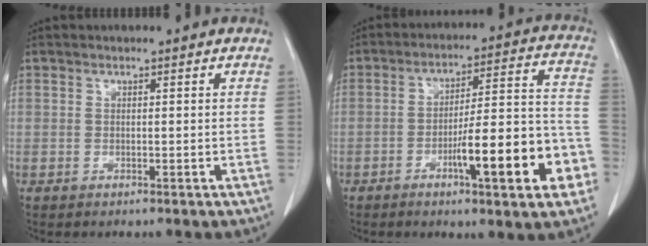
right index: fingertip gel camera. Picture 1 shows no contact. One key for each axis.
{"total": 15.9, "fx": -6.2, "fy": 2.3, "fz": 14.4, "tx": -0.196, "ty": 0.020, "tz": -0.087}